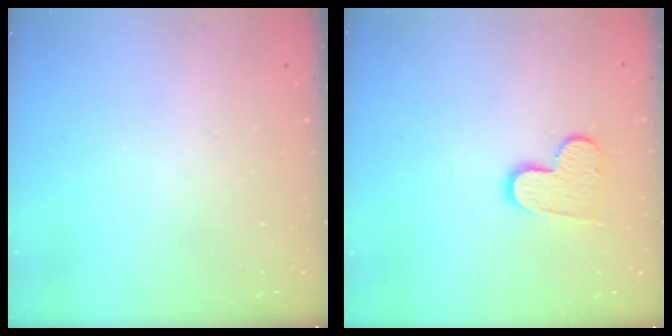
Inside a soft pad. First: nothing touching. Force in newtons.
{"total": 10.0, "press": 10.0, "slide": 0.7}